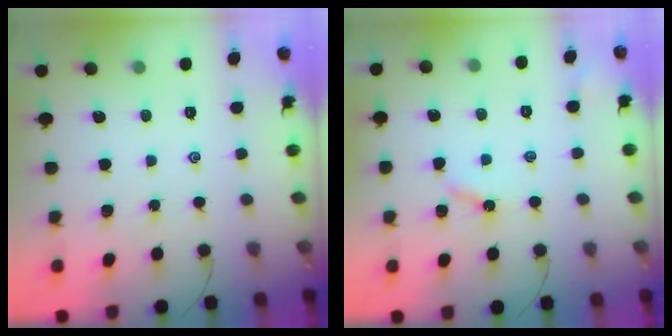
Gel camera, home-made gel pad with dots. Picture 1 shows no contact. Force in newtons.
{"total": 3.2, "press": 3.2, "slide": 0.5}